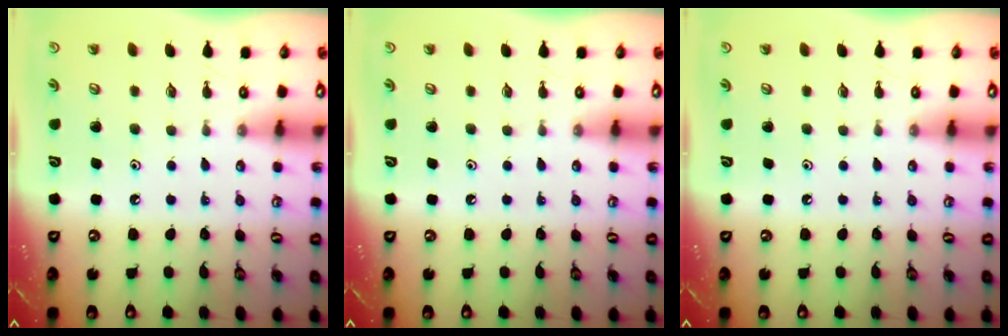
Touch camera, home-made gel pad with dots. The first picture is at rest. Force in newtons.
{"total": 0.0}
{"total": 0.0}